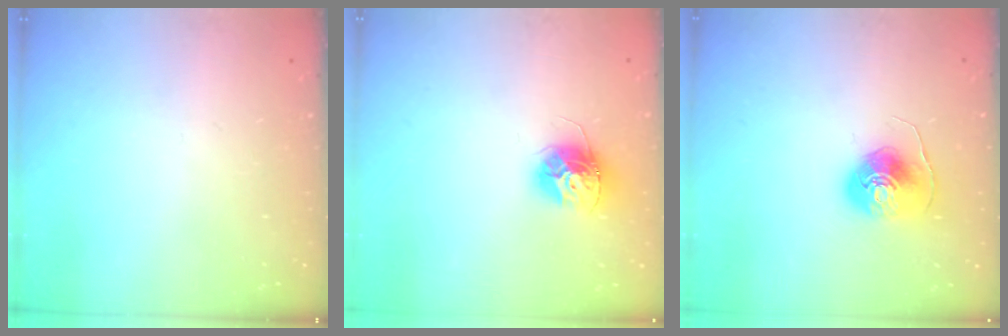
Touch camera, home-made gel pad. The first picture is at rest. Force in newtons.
{"total": 11.1, "press": 11.1, "slide": 0.5}
{"total": 9.1, "press": 9.1, "slide": 0.4}